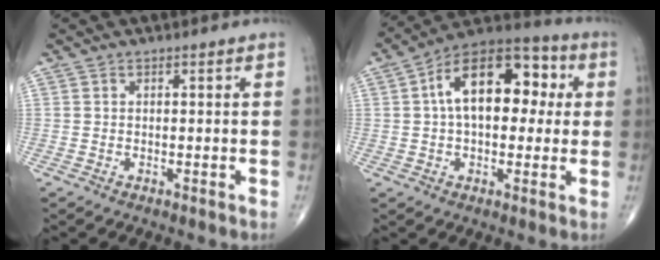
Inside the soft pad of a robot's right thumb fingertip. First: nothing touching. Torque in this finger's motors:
{"motor_torque": [0.68, 3.81, 1.81, 0.45, 0.39]}